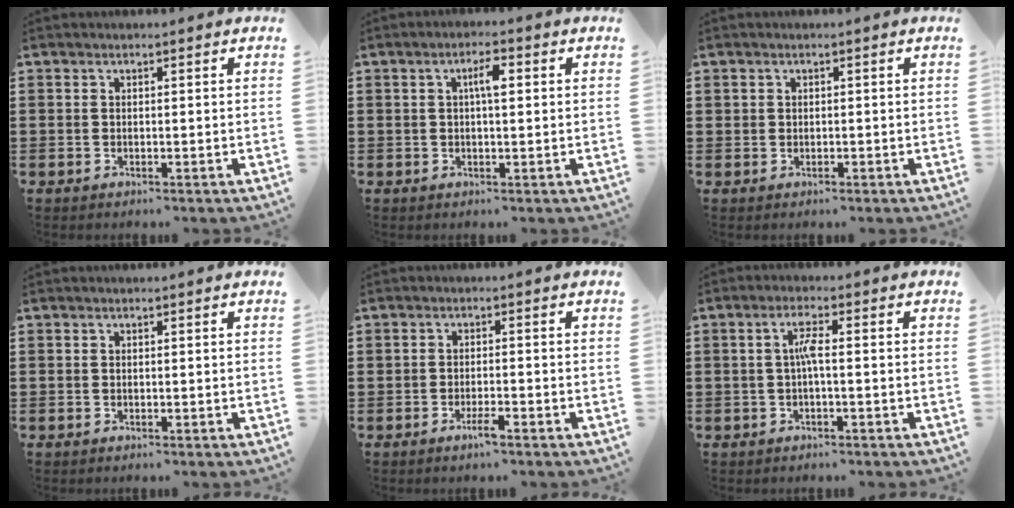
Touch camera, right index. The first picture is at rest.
{"total": 3.3, "force": [0.5, 1.0, 3.1], "torque": [-0.052, 0.005, 0.004]}
{"total": 0.8, "force": [0.2, 0.8, 0.0], "torque": [-0.002, 0.005, 0.002]}
{"total": 0.0}
{"total": 2.3, "force": [-1.5, 0.4, 1.6], "torque": [-0.035, -0.003, -0.029]}
{"total": 3.3, "force": [-0.2, 0.3, 3.3], "torque": [-0.064, 0.001, -0.008]}